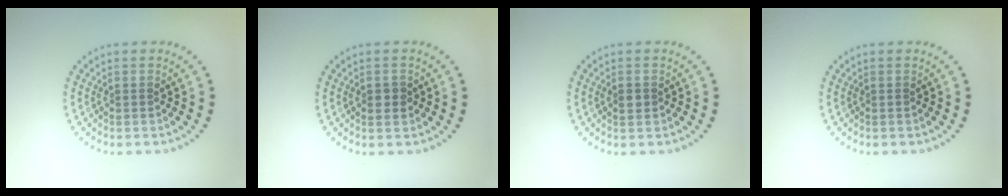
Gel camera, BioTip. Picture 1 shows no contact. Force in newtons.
{"total": 1.4, "press": 1.4, "slide": 0.2}
{"total": 1.2, "press": 1.2, "slide": 0.0}
{"total": 0.0}